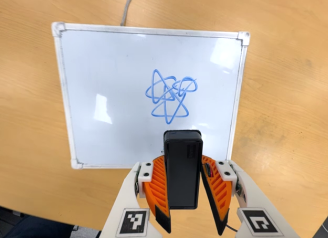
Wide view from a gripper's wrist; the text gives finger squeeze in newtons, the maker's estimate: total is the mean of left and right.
{"total": 6.2, "left": 5.3, "right": 7.0}